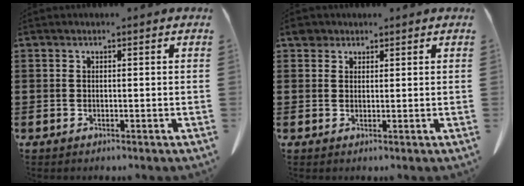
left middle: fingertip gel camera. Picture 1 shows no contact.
{"total": 2.1, "force": [1.7, 1.2, 0.4], "torque": [-0.015, 0.004, 0.033]}